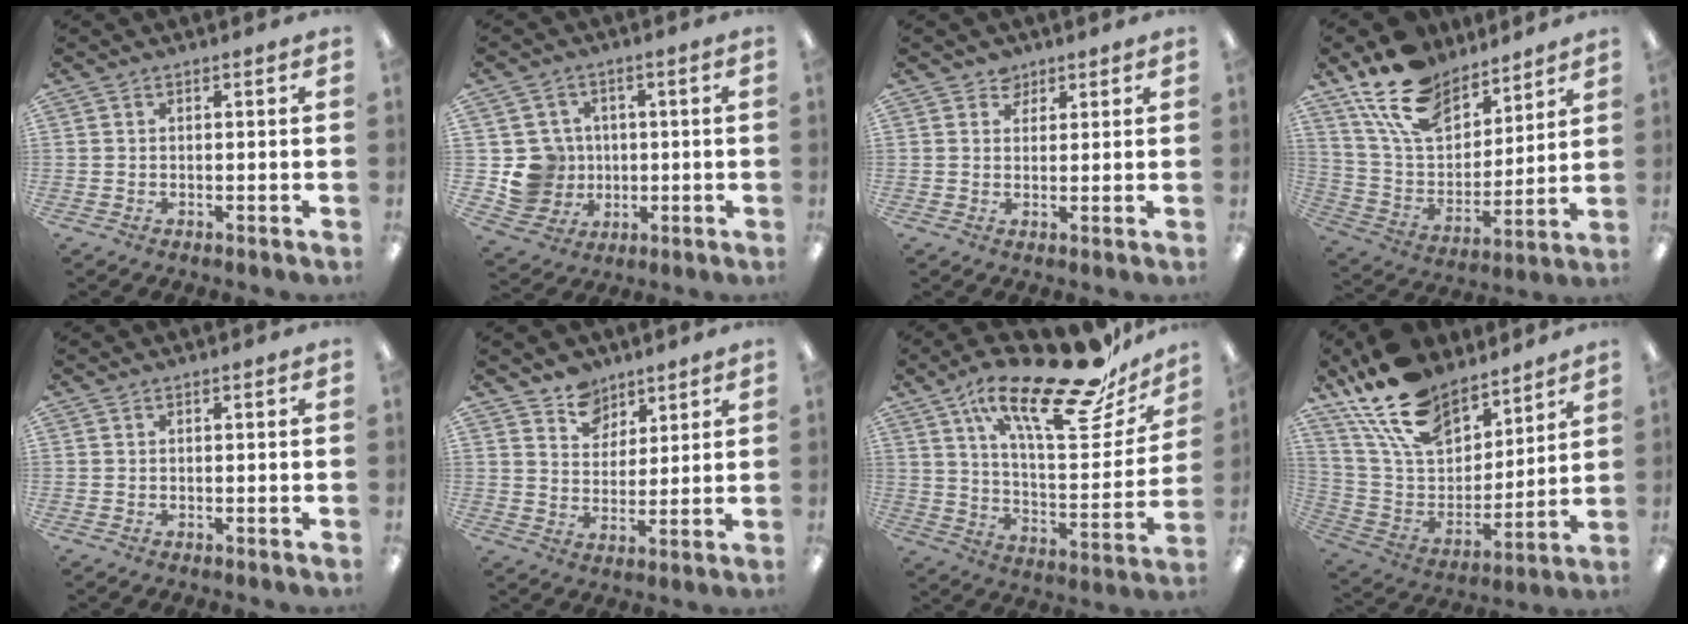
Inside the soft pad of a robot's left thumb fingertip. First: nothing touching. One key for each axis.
{"total": 9.4, "fx": 0.1, "fy": 9.3, "fz": 1.7, "tx": -0.055, "ty": 0.003, "tz": 0.015}
{"total": 3.1, "fx": 2.2, "fy": 2.3, "fz": 0.3, "tx": 0.003, "ty": -0.007, "tz": 0.038}
{"total": 17.7, "fx": 13.0, "fy": 9.5, "fz": 7.5, "tx": -0.156, "ty": -0.069, "tz": 0.242}
{"total": 0.0}
{"total": 8.3, "fx": 6.3, "fy": 5.4, "fz": 0.6, "tx": -0.005, "ty": -0.045, "tz": 0.119}
{"total": 26.3, "fx": 17.9, "fy": 8.3, "fz": 17.3, "tx": -0.269, "ty": -0.109, "tz": 0.294}
{"total": 19.0, "fx": 14.1, "fy": 9.8, "fz": 8.1, "tx": -0.173, "ty": -0.079, "tz": 0.261}